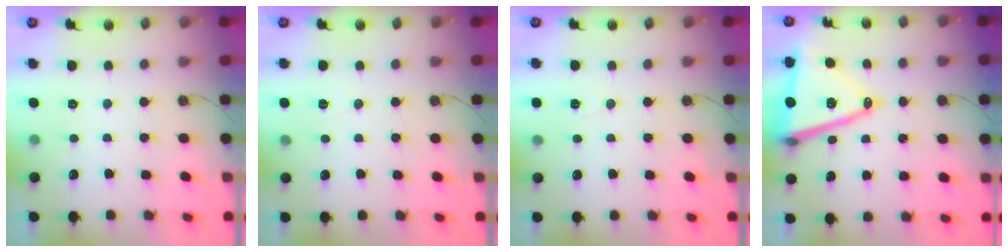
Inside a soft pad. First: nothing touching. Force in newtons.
{"total": 4.9, "press": 2.2, "slide": 4.4}
{"total": 4.7, "press": 4.5, "slide": 1.3}
{"total": 18.6, "press": 18.2, "slide": 3.7}